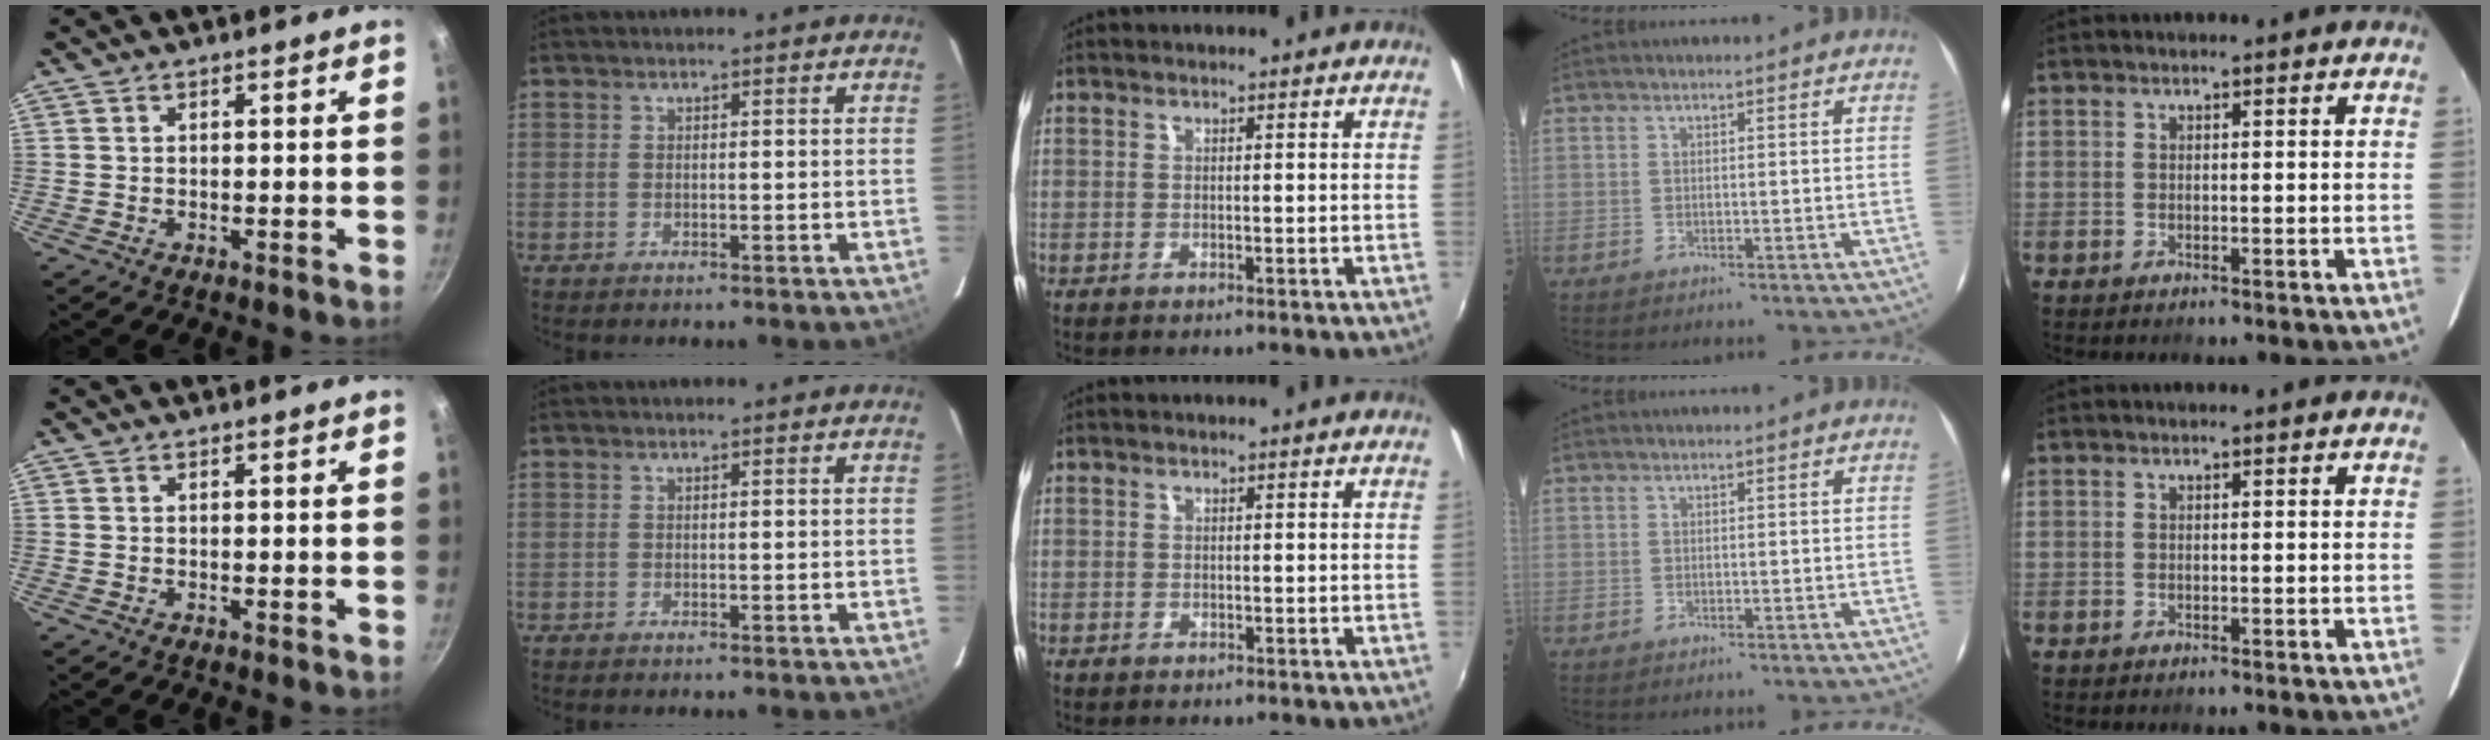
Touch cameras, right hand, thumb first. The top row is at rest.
{"middle": {"total": 0.7, "force": [-0.5, 0.5, -0.1], "torque": [-0.002, 0.003, -0.007]}}